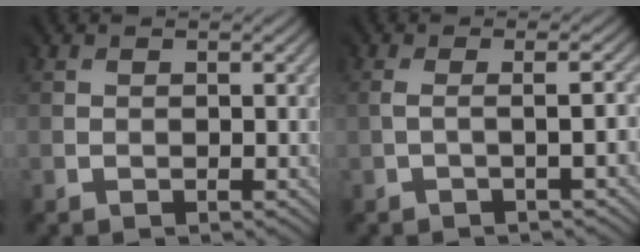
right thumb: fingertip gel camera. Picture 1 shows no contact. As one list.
[{"total": 2.2, "force": [-0.5, 0.3, 2.2], "torque": [-0.019, 0.003, -0.013]}]